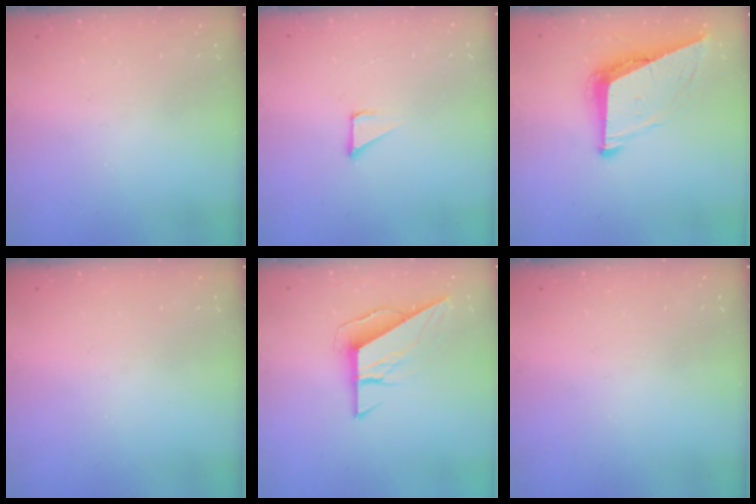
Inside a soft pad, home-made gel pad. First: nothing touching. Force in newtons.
{"total": 2.2, "press": 2.2, "slide": 0.2}
{"total": 9.3, "press": 8.7, "slide": 3.2}
{"total": 0.0}
{"total": 8.4, "press": 8.4, "slide": 0.4}
{"total": 0.0}